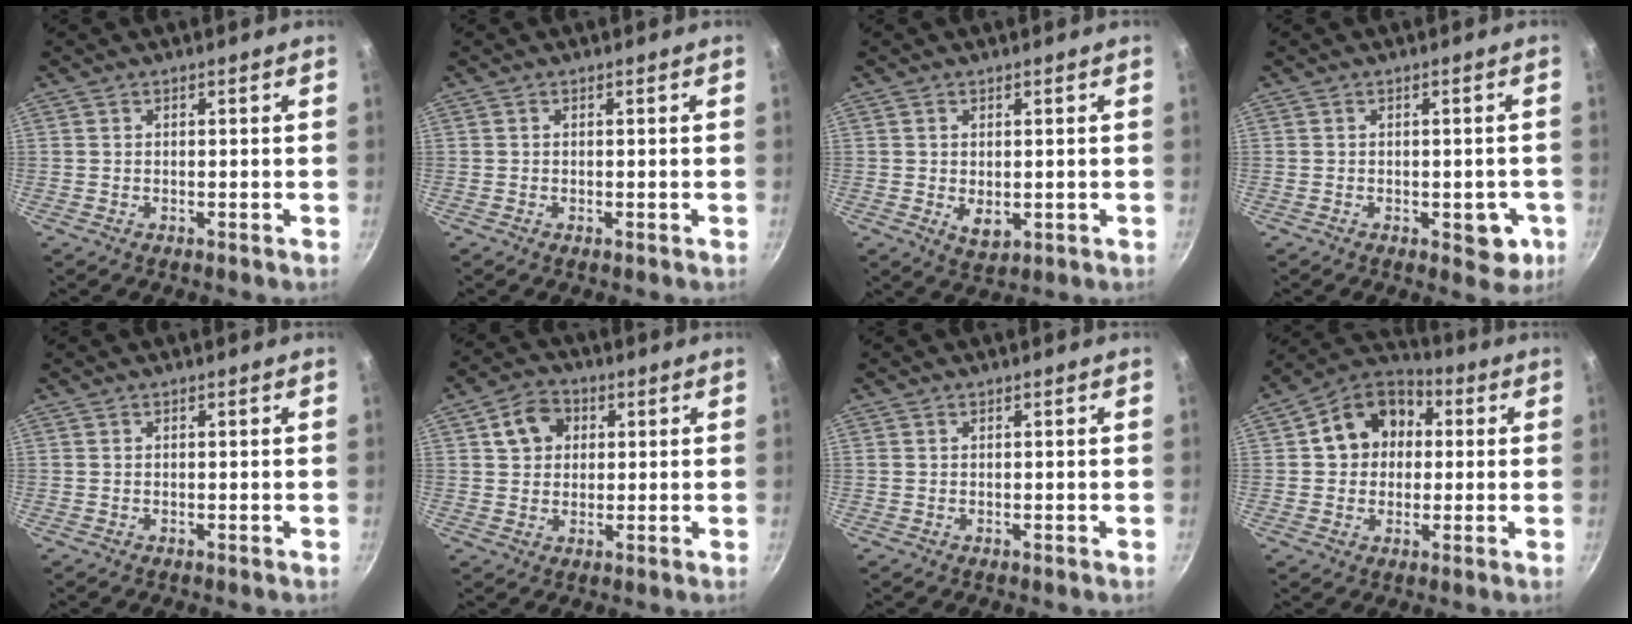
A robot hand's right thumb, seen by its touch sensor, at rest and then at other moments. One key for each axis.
{"total": 0.0}
{"total": 3.7, "fx": -0.2, "fy": 2.4, "fz": 2.9, "tx": -0.047, "ty": -0.012, "tz": 0.004}
{"total": 5.9, "fx": -1.9, "fy": 3.2, "fz": 4.6, "tx": -0.025, "ty": 0.007, "tz": -0.020}
{"total": 0.0}
{"total": 6.8, "fx": 2.0, "fy": 5.7, "fz": 3.2, "tx": -0.025, "ty": 0.011, "tz": 0.026}
{"total": 0.0}
{"total": 12.7, "fx": 1.9, "fy": 10.5, "fz": 6.9, "tx": -0.074, "ty": 0.026, "tz": 0.012}